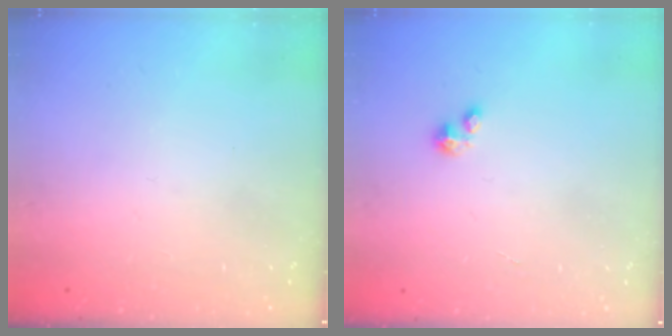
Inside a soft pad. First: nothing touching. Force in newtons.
{"total": 0.9, "press": 0.9, "slide": 0.3}